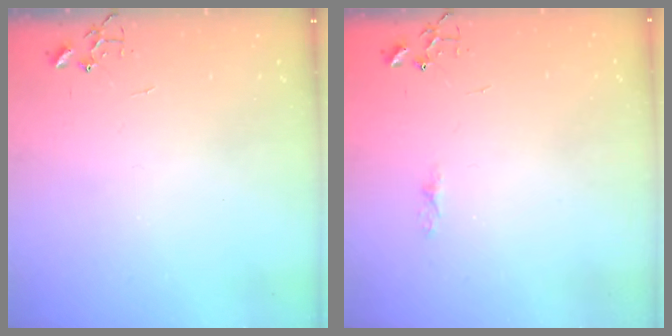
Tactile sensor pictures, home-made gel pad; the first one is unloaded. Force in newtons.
{"total": 3.6, "press": 3.5, "slide": 0.5}